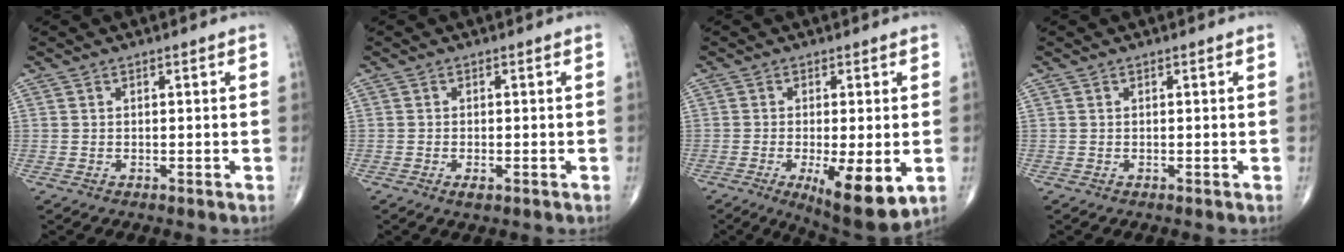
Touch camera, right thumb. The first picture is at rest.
{"total": 1.6, "force": [-0.7, 0.7, 1.2], "torque": [-0.019, 0.000, -0.011]}
{"total": 11.5, "force": [-3.3, 3.4, 10.5], "torque": [-0.160, -0.023, -0.043]}
{"total": 0.0}